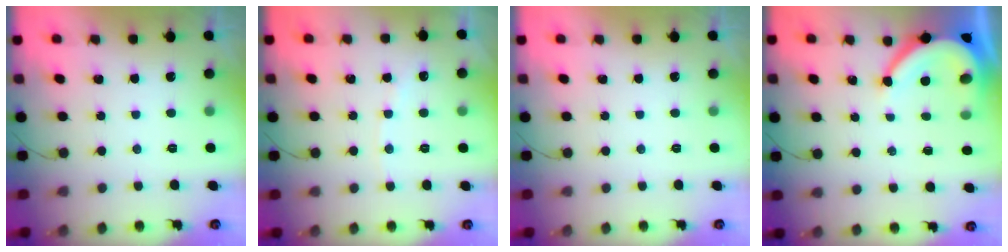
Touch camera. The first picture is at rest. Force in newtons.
{"total": 5.9, "press": 5.8, "slide": 0.8}
{"total": 0.0}
{"total": 8.3, "press": 8.3, "slide": 0.6}